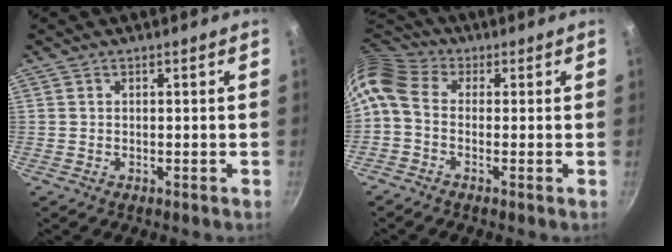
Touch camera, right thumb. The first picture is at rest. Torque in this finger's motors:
{"motor_torque": [0.06, 0.75, 1.17, -0.44, 0.50]}